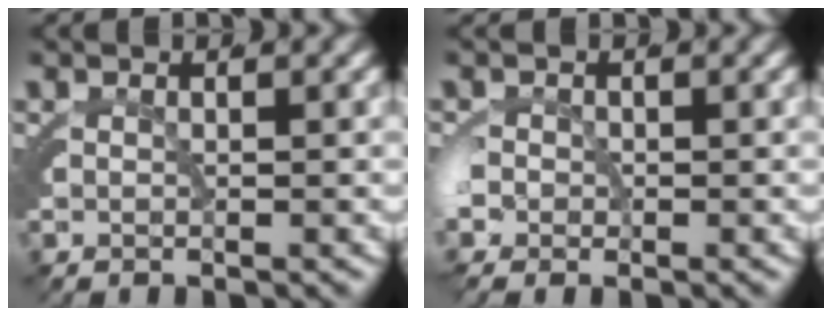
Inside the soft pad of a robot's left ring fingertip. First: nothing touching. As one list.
[{"total": 0.9, "force": [-0.3, 0.7, 0.5], "torque": [-0.022, -0.002, -0.003]}]